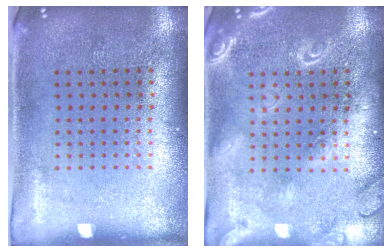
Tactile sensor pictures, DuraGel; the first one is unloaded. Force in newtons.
{"total": 2.1, "press": 2.1, "slide": 0.2}